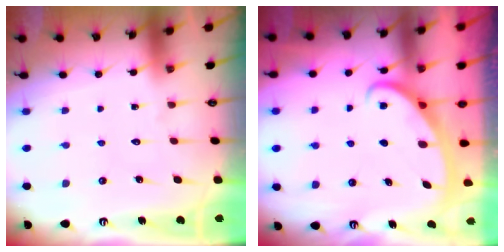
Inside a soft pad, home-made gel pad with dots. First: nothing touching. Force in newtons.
{"total": 2.6, "press": 2.6, "slide": 0.5}